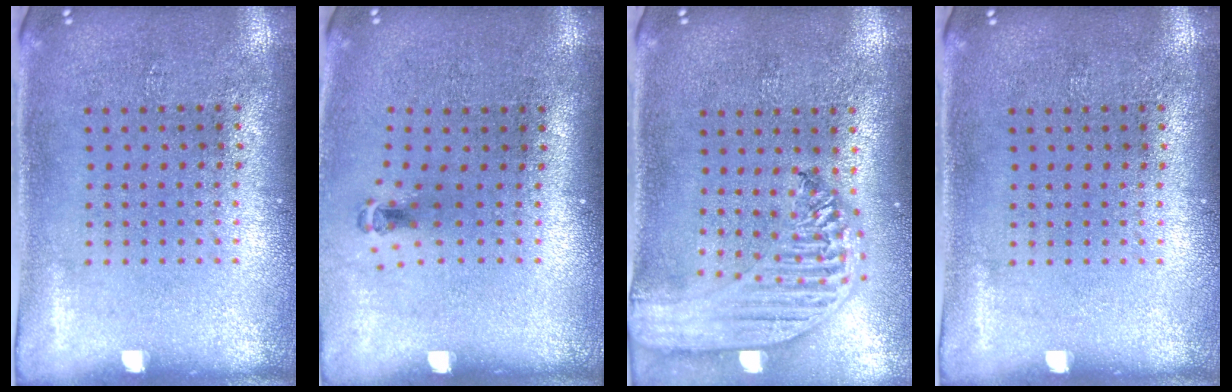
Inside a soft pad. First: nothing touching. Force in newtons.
{"total": 0.6, "press": 0.3, "slide": 0.5}
{"total": 2.7, "press": 2.2, "slide": 1.5}
{"total": 0.0}